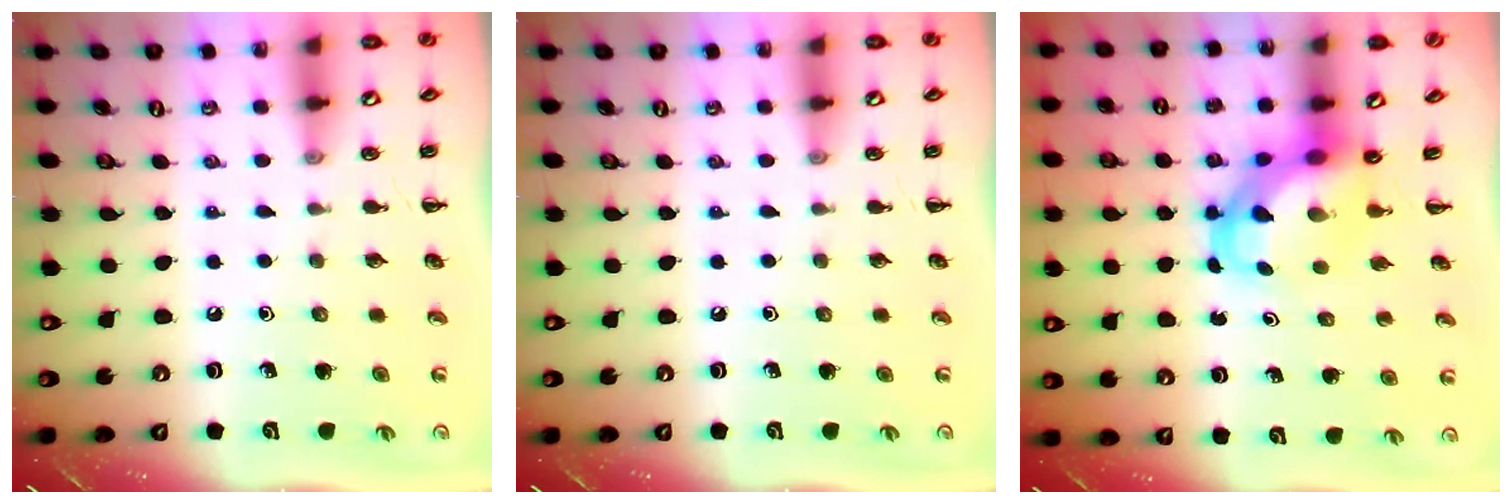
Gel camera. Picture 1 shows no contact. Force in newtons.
{"total": 0.0}
{"total": 4.7, "press": 4.7, "slide": 0.9}